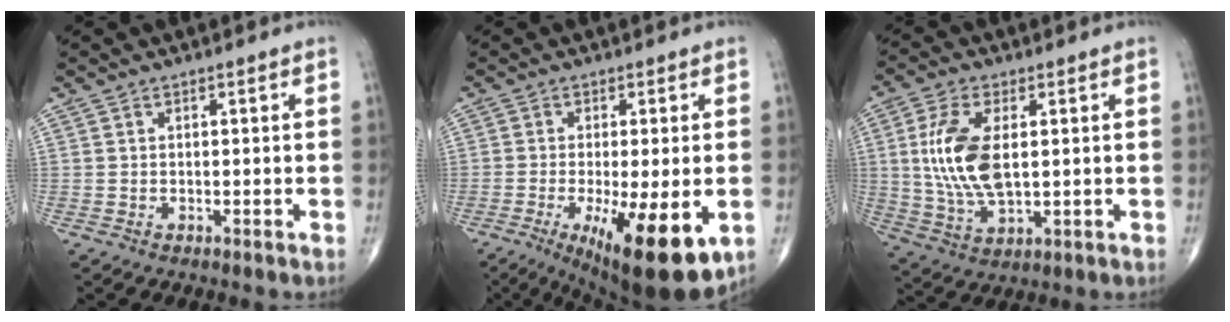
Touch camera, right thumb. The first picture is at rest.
{"total": 16.0, "force": [-5.2, 4.5, 14.5], "torque": [-0.197, -0.023, -0.064]}
{"total": 12.7, "force": [1.6, 6.2, 10.9], "torque": [-0.228, -0.009, 0.037]}